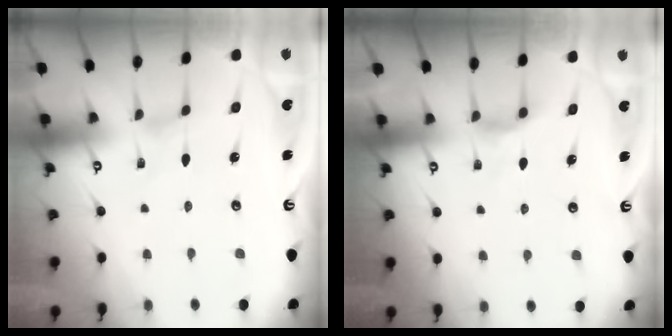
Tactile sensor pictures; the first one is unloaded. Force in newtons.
{"total": 5.2, "press": 5.2, "slide": 0.6}